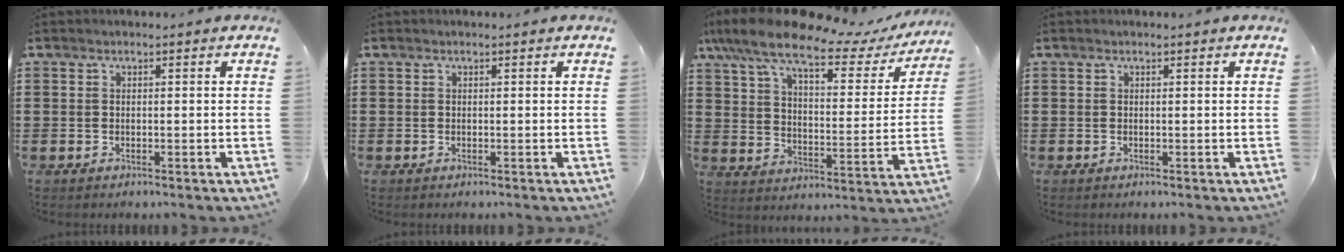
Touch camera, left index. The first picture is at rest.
{"total": 0.0}
{"total": 11.7, "force": [8.7, 2.8, 7.2], "torque": [-0.154, -0.042, 0.143]}
{"total": 0.0}